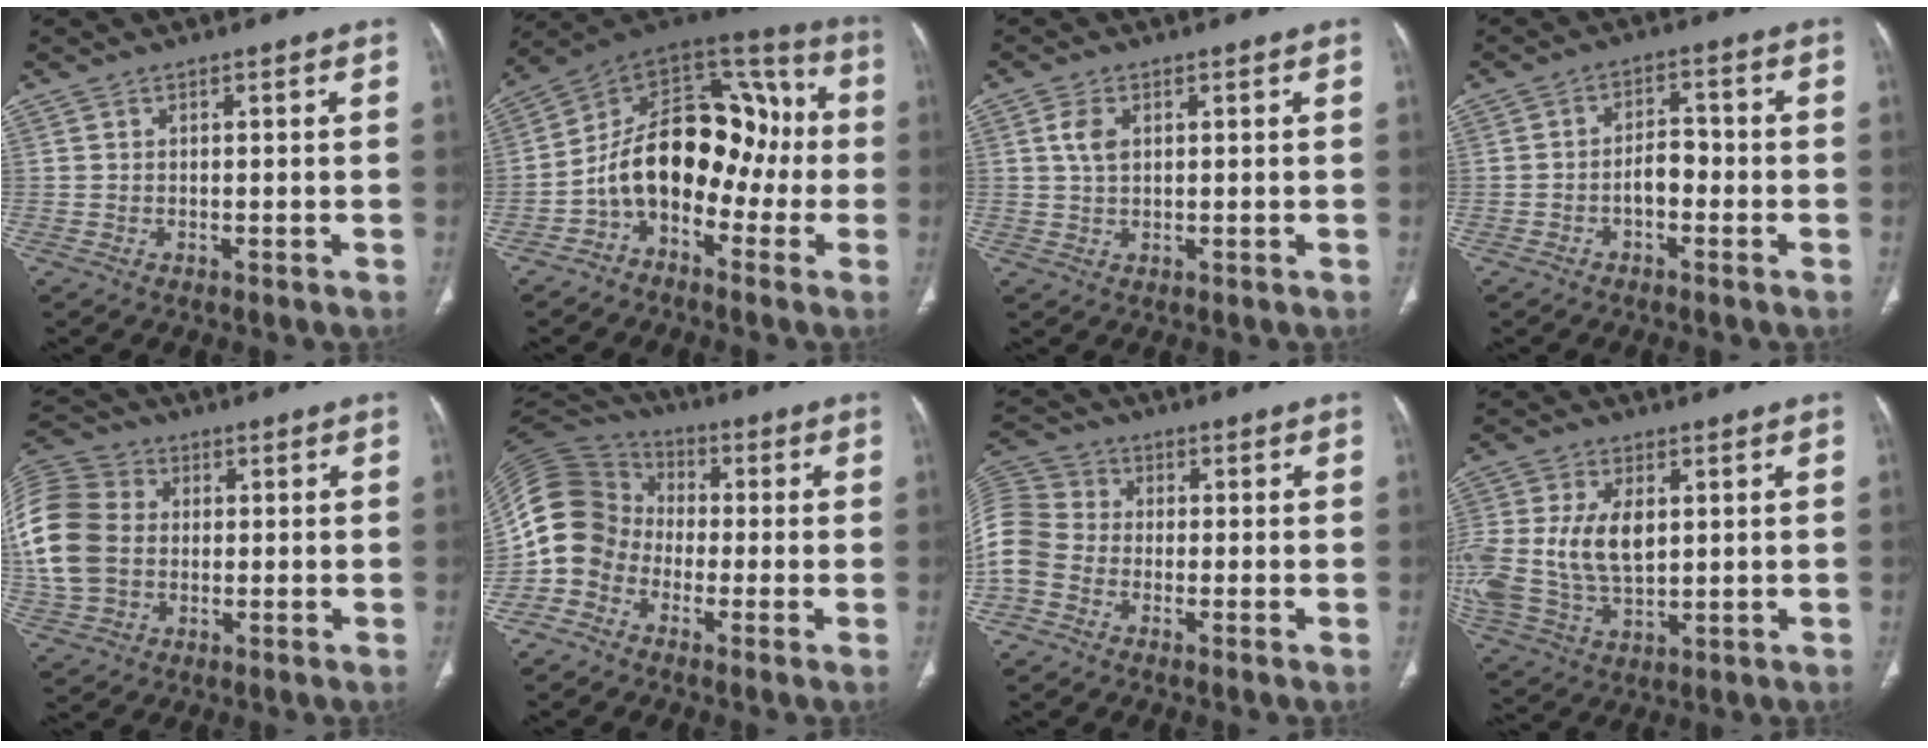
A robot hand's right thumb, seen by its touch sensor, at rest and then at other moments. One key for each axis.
{"total": 18.0, "fx": -3.5, "fy": 11.9, "fz": 13.1, "tx": -0.161, "ty": 0.088, "tz": -0.070}
{"total": 3.4, "fx": 1.0, "fy": 2.1, "fz": 2.6, "tx": -0.051, "ty": 0.001, "tz": 0.020}
{"total": 4.1, "fx": -1.4, "fy": 2.6, "fz": 2.8, "tx": -0.034, "ty": 0.026, "tz": -0.029}
{"total": 20.5, "fx": 0.9, "fy": 16.6, "fz": 12.1, "tx": -0.293, "ty": 0.031, "tz": 0.020}
{"total": 12.4, "fx": -3.5, "fy": 10.6, "fz": 5.4, "tx": -0.103, "ty": 0.056, "tz": -0.085}
{"total": 11.9, "fx": -2.9, "fy": 9.6, "fz": 6.3, "tx": -0.141, "ty": 0.029, "tz": -0.071}
{"total": 16.7, "fx": 1.7, "fy": 10.2, "fz": 13.0, "tx": -0.298, "ty": -0.008, "tz": 0.044}